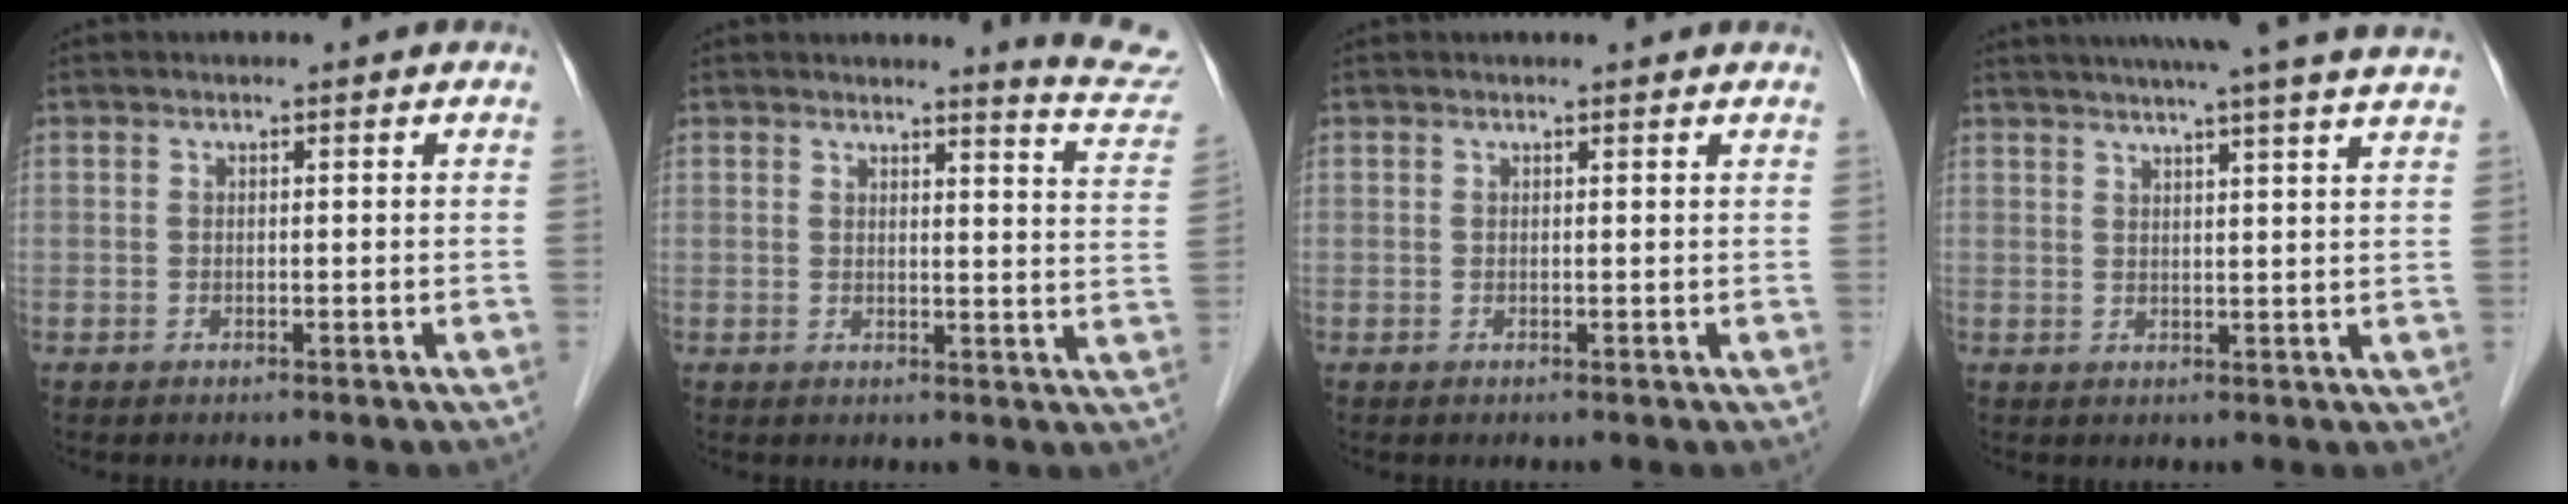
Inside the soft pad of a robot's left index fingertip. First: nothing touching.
{"total": 7.6, "force": [7.5, -0.7, 0.8], "torque": [-0.013, -0.068, 0.065]}
{"total": 2.0, "force": [1.9, 0.3, 0.5], "torque": [-0.013, 0.010, 0.017]}
{"total": 17.2, "force": [14.8, -0.8, 8.7], "torque": [-0.139, 0.009, 0.182]}